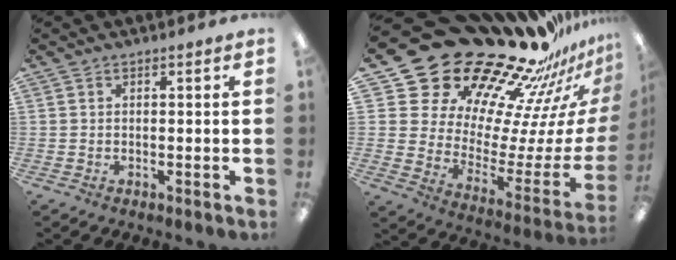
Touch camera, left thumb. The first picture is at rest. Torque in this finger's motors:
{"motor_torque": [1.74, 1.84, 1.02, -1.74, 0.15]}